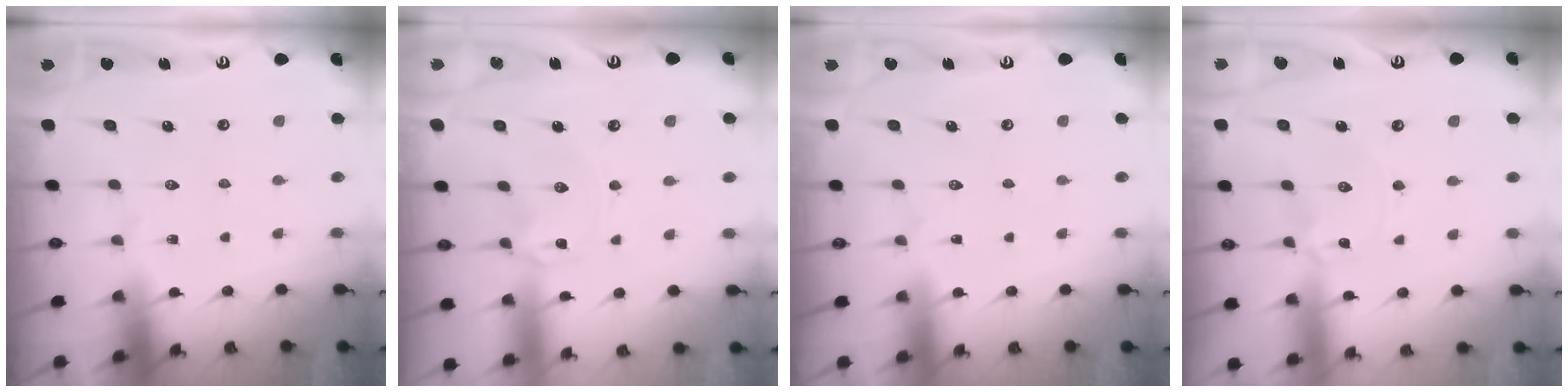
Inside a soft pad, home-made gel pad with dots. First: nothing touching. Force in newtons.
{"total": 0.0}
{"total": 1.5, "press": 1.5, "slide": 0.1}
{"total": 0.0}